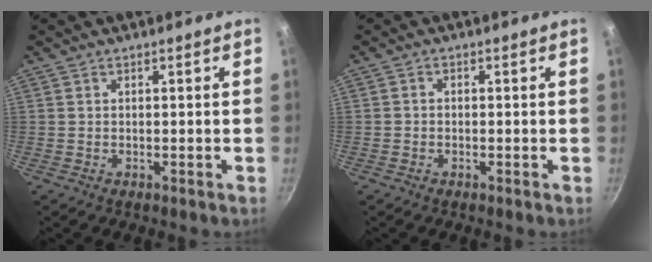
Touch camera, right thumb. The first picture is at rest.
{"total": 0.9, "force": [-0.4, 0.6, 0.4], "torque": [-0.008, 0.004, -0.009]}